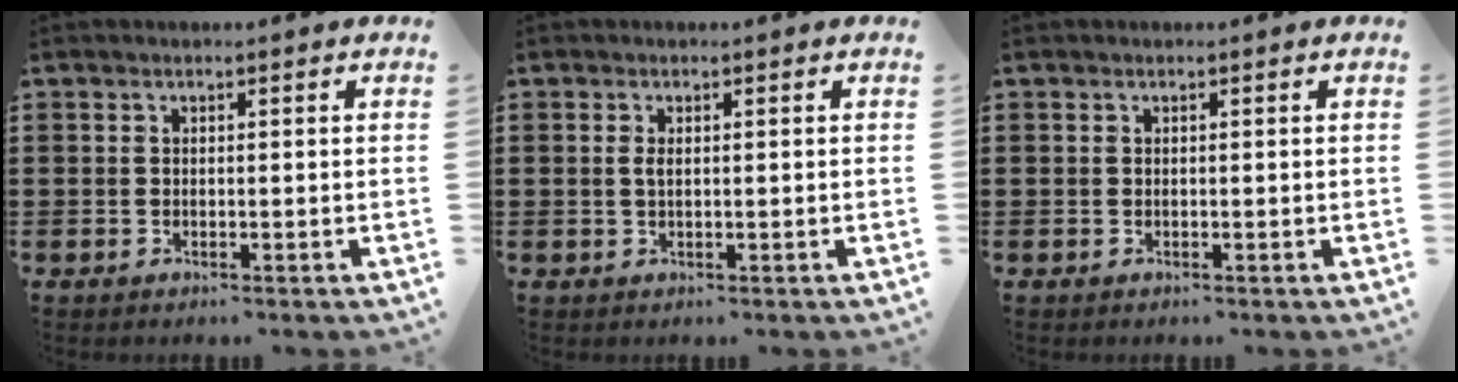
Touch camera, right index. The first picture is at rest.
{"total": 1.3, "force": [0.1, 0.5, 1.2], "torque": [-0.025, 0.004, 0.001]}
{"total": 0.0}